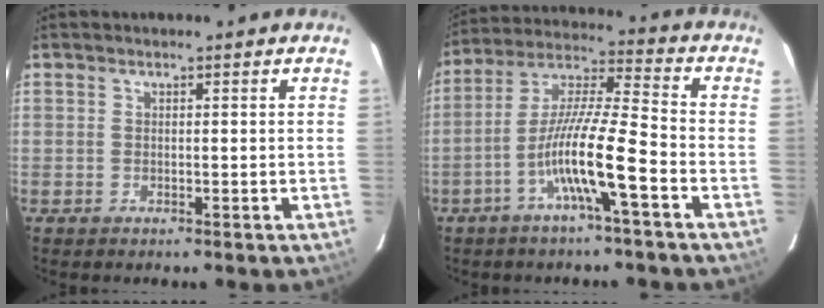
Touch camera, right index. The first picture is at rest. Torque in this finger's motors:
{"motor_torque": [1.35, -0.79, 0.94, 0.21]}